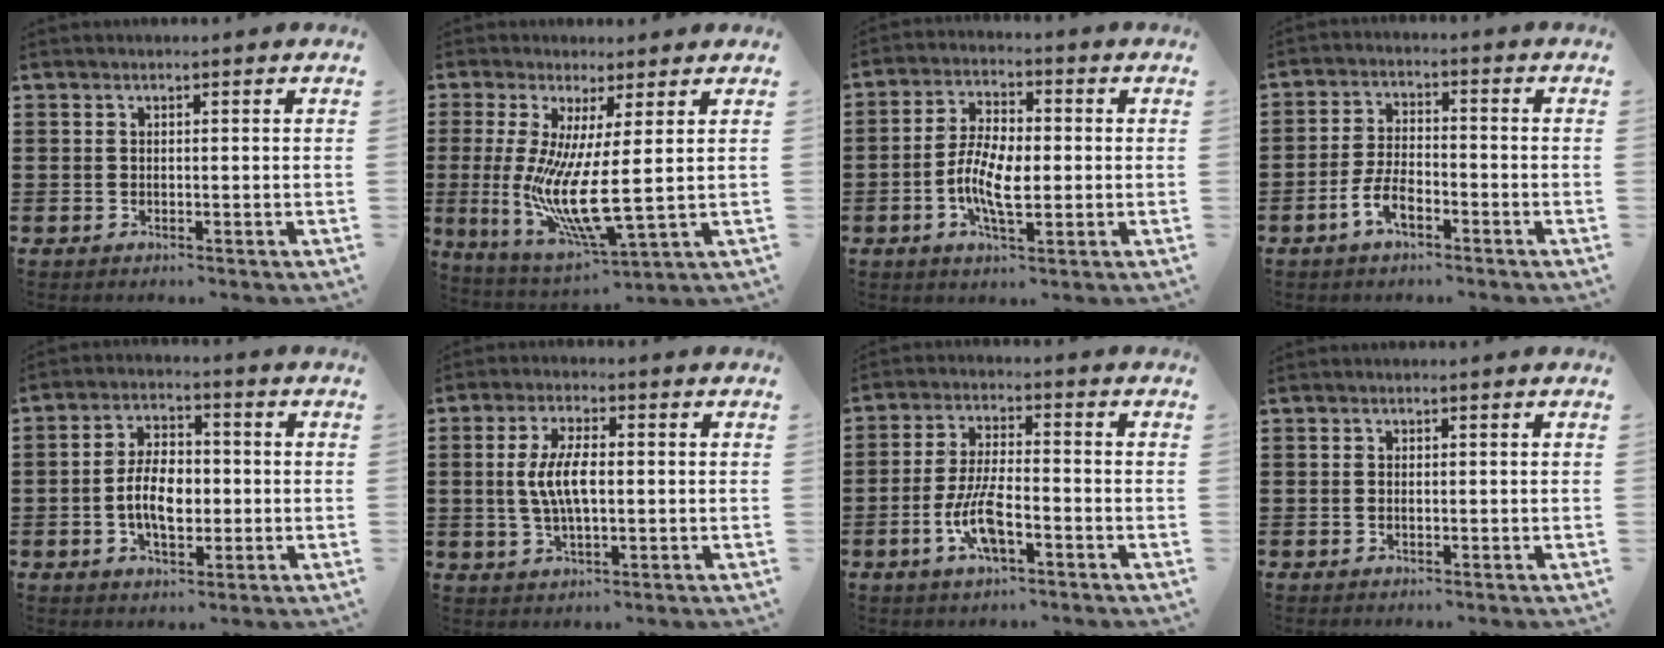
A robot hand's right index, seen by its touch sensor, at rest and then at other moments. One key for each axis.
{"total": 9.6, "fx": 1.1, "fy": 1.3, "fz": 9.5, "tx": -0.192, "ty": -0.027, "tz": 0.021}
{"total": 7.7, "fx": -1.4, "fy": 3.2, "fz": 6.8, "tx": -0.146, "ty": 0.001, "tz": -0.030}
{"total": 5.0, "fx": -2.8, "fy": 2.1, "fz": 3.6, "tx": -0.088, "ty": 0.001, "tz": -0.058}
{"total": 7.0, "fx": -0.9, "fy": 4.0, "fz": 5.7, "tx": -0.110, "ty": 0.004, "tz": -0.021}
{"total": 6.7, "fx": 0.1, "fy": 2.5, "fz": 6.2, "tx": -0.138, "ty": -0.001, "tz": -0.006}
{"total": 7.9, "fx": -3.0, "fy": 2.6, "fz": 6.9, "tx": -0.151, "ty": -0.011, "tz": -0.057}
{"total": 0.5, "fx": 0.0, "fy": 0.2, "fz": 0.5, "tx": -0.011, "ty": -0.001, "tz": 0.000}